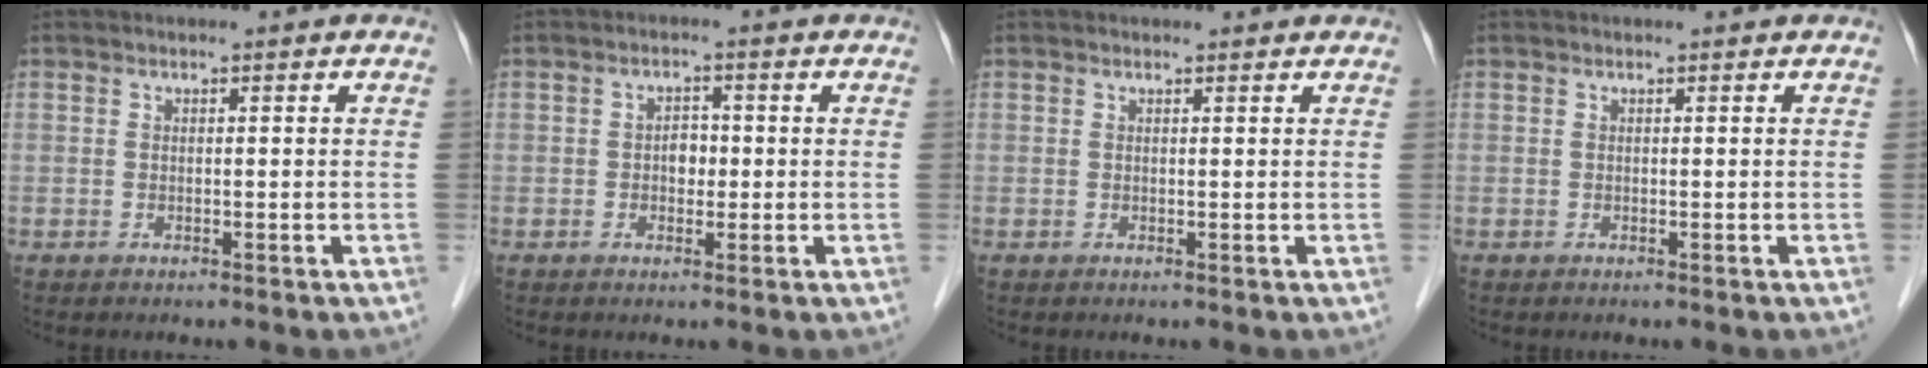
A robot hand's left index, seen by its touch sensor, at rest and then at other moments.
{"total": 2.3, "force": [-0.2, 1.6, 1.6], "torque": [-0.023, 0.006, -0.003]}
{"total": 1.2, "force": [1.2, 0.2, 0.1], "torque": [-0.013, 0.004, 0.014]}
{"total": 0.0}